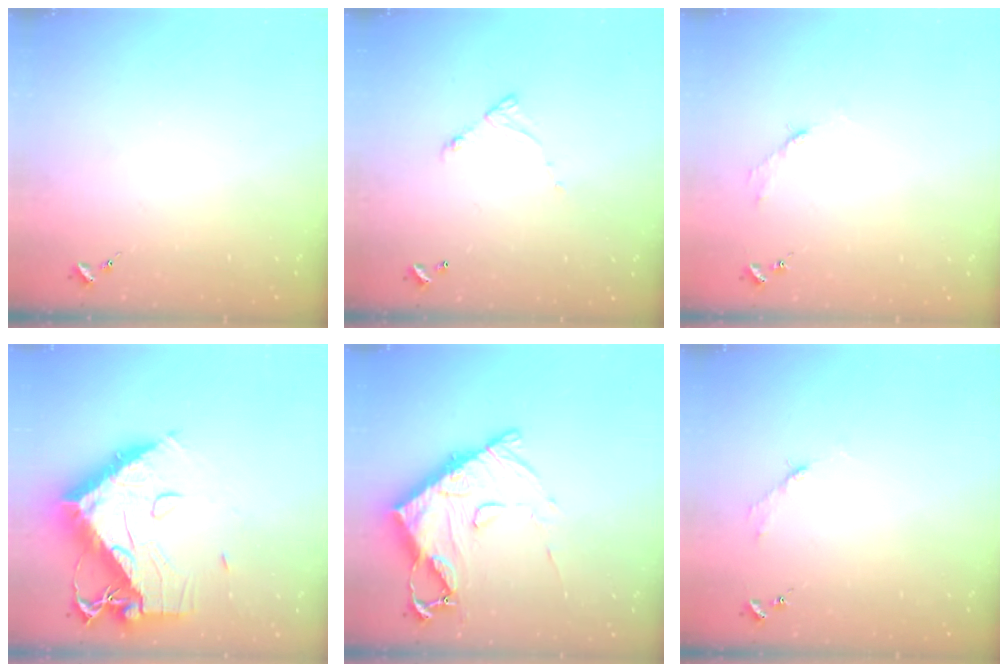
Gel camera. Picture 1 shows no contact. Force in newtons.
{"total": 6.1, "press": 6.1, "slide": 0.5}
{"total": 2.7, "press": 2.7, "slide": 0.4}
{"total": 18.2, "press": 18.1, "slide": 1.9}
{"total": 15.2, "press": 15.1, "slide": 1.6}
{"total": 2.7, "press": 2.7, "slide": 0.4}